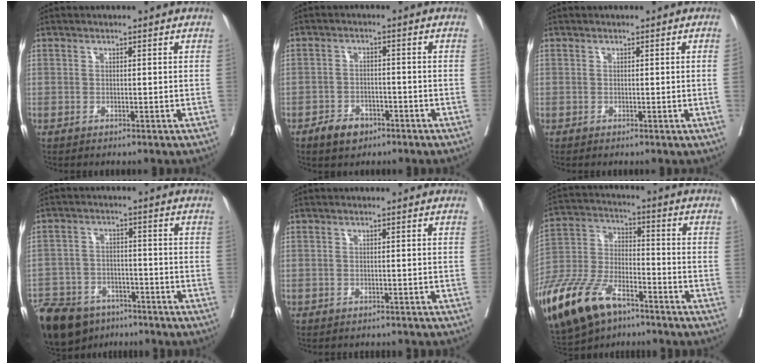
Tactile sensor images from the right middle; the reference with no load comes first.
{"total": 4.2, "force": [-2.8, 2.5, 1.8], "torque": [-0.031, 0.004, -0.042]}
{"total": 1.3, "force": [-0.1, -0.5, 1.2], "torque": [-0.017, -0.002, 0.000]}
{"total": 17.4, "force": [-12.6, 9.0, 8.0], "torque": [-0.200, -0.023, -0.198]}
{"total": 3.3, "force": [-3.0, 1.4, 0.4], "torque": [-0.001, 0.001, -0.040]}
{"total": 20.5, "force": [-13.5, 8.7, 12.7], "torque": [-0.329, -0.033, -0.257]}